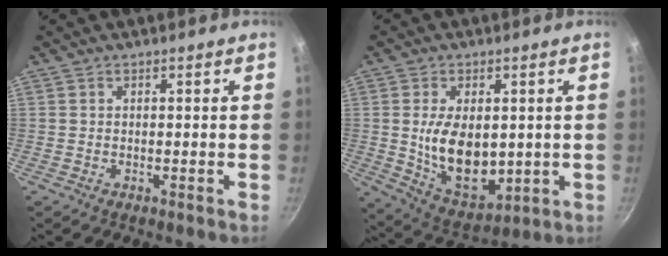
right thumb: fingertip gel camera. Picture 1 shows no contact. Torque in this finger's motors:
{"motor_torque": [-0.81, 1.52, 0.77, 0.80, 0.14]}